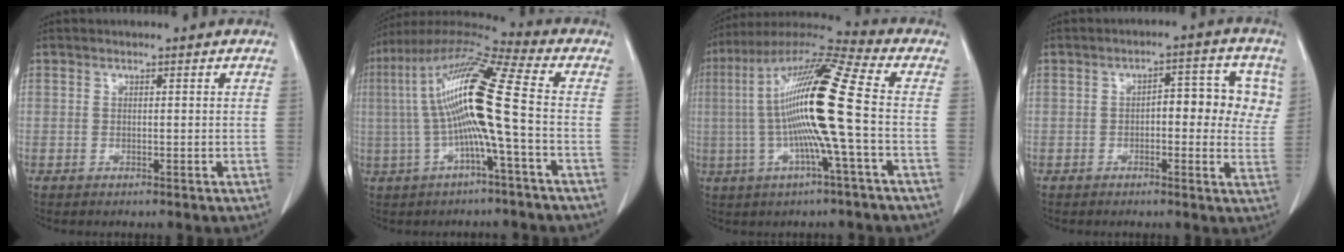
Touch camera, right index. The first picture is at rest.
{"total": 14.4, "force": [-0.7, -0.2, 14.3], "torque": [-0.276, 0.029, -0.022]}
{"total": 17.3, "force": [-0.8, -0.3, 17.2], "torque": [-0.327, 0.012, -0.029]}
{"total": 8.8, "force": [1.4, 3.9, 7.8], "torque": [-0.085, 0.027, 0.014]}